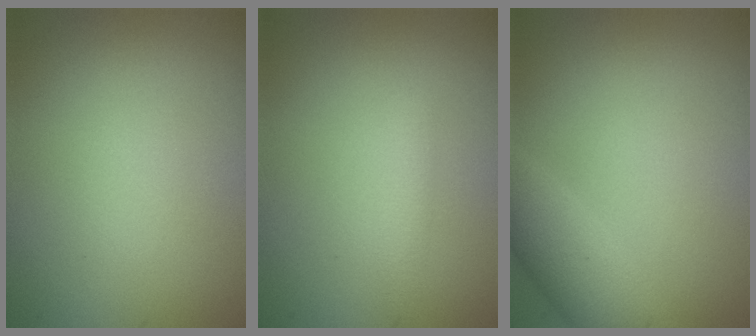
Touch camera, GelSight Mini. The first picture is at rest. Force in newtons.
{"total": 1.4, "press": 1.4, "slide": 0.1}
{"total": 3.5, "press": 3.5, "slide": 0.2}